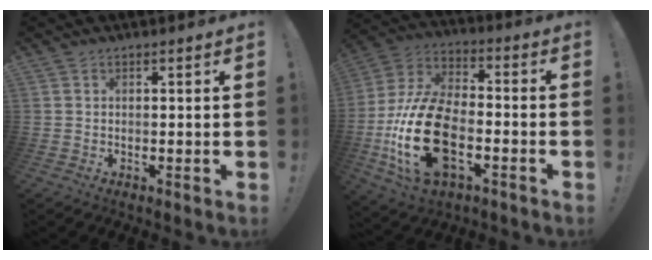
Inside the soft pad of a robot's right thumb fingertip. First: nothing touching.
{"total": 23.3, "force": [-6.9, 13.5, 17.8], "torque": [-0.353, 0.033, -0.104]}